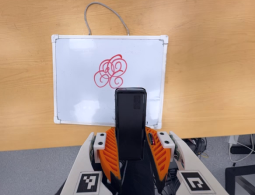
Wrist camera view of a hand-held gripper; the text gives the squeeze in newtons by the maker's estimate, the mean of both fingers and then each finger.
{"total": 4.9, "left": 3.3, "right": 6.5}